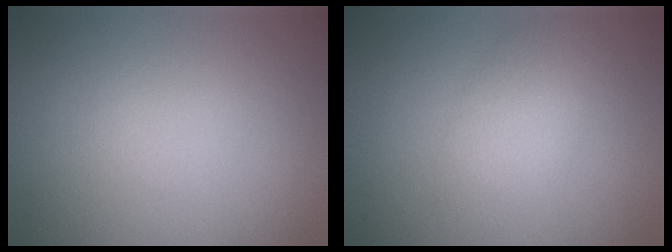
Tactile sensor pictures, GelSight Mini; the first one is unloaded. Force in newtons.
{"total": 2.7, "press": 2.7, "slide": 0.1}